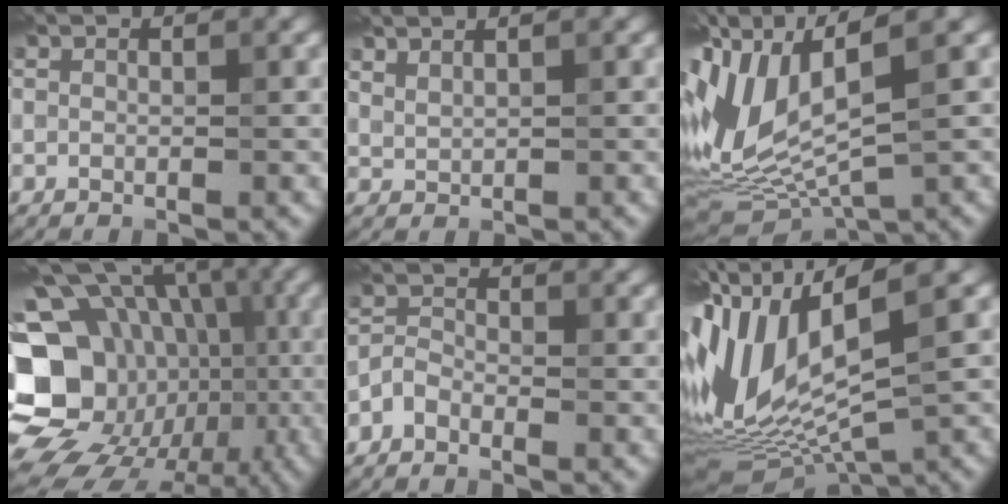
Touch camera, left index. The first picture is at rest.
{"total": 1.6, "force": [1.5, 0.2, 0.6], "torque": [-0.019, 0.002, 0.035]}
{"total": 10.2, "force": [0.5, 4.5, 9.2], "torque": [-0.218, -0.008, 0.022]}
{"total": 19.4, "force": [-5.2, 15.8, 10.1], "torque": [-0.158, 0.010, -0.091]}
{"total": 1.9, "force": [-1.5, 0.9, 0.6], "torque": [-0.011, 0.007, -0.037]}
{"total": 12.6, "force": [-0.1, 4.9, 11.6], "torque": [-0.261, -0.002, 0.011]}